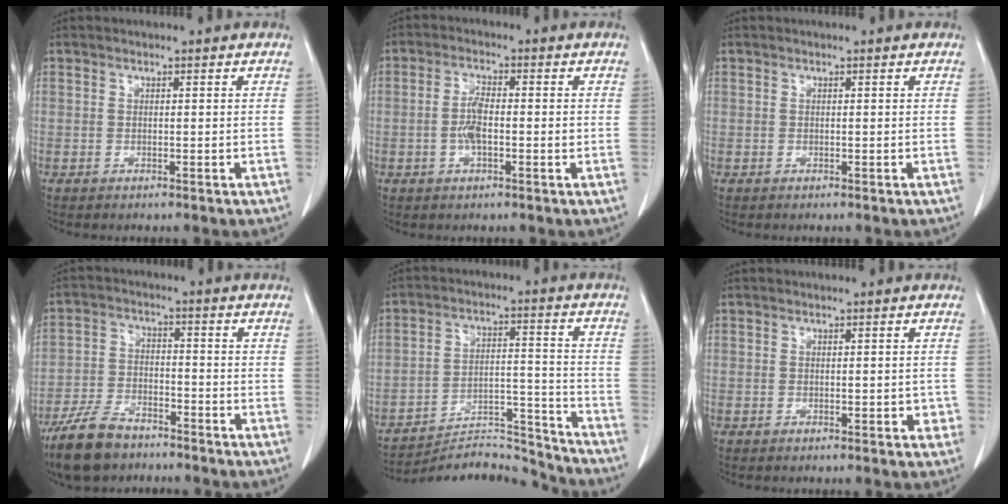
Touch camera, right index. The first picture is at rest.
{"total": 4.2, "force": [-0.5, 1.4, 3.9], "torque": [-0.085, 0.006, -0.011]}
{"total": 0.0}
{"total": 9.3, "force": [-7.2, 4.0, 4.3], "torque": [-0.093, -0.014, -0.135]}
{"total": 12.9, "force": [-12.8, 0.8, -0.5], "torque": [0.012, 0.047, -0.205]}
{"total": 1.5, "force": [-0.4, 0.8, 1.2], "torque": [-0.007, 0.005, 0.000]}